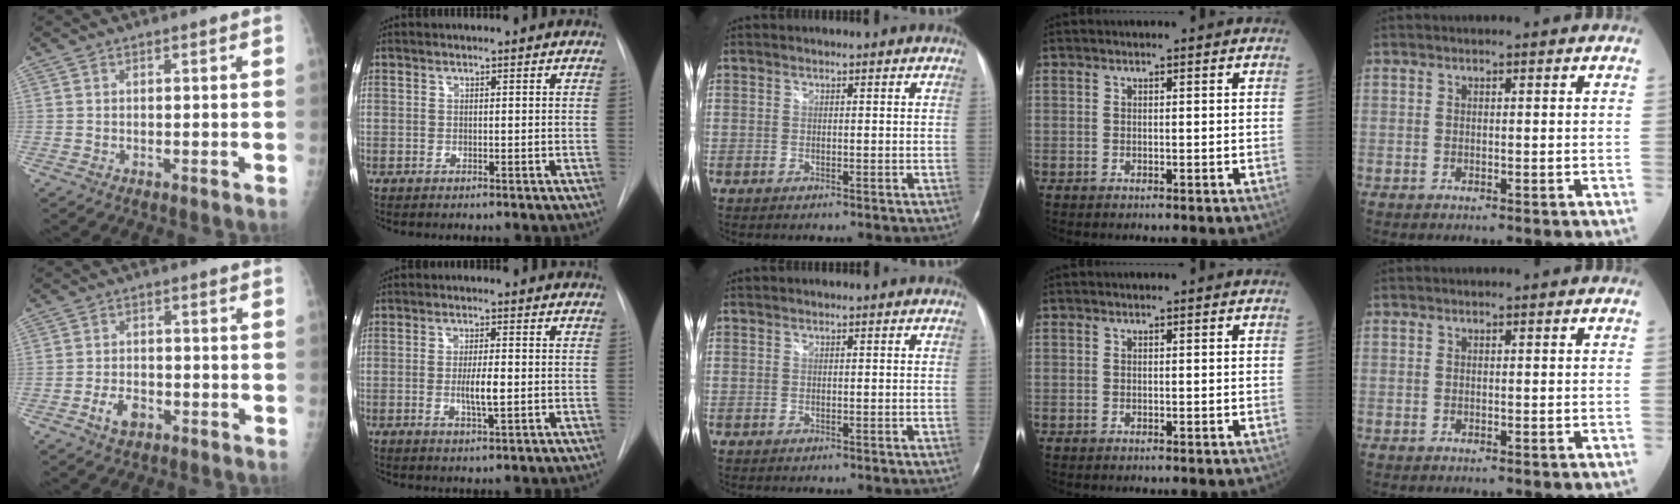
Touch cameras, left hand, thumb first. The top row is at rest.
{"thumb": {"total": 4.5, "force": [-2.2, 2.7, 2.8], "torque": [-0.043, 0.015, -0.040]}, "index": {"total": 4.3, "force": [-0.5, 0.7, 4.2], "torque": [-0.077, -0.005, -0.008]}}